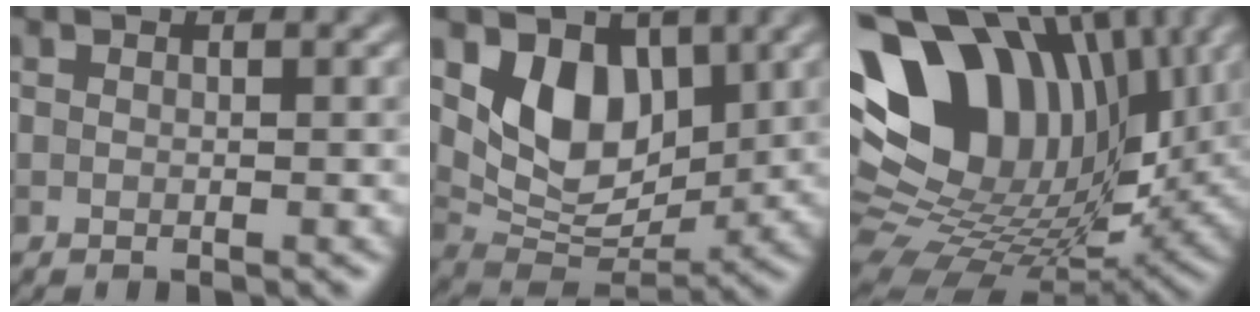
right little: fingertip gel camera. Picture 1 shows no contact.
{"total": 6.6, "force": [2.5, 4.4, 4.2], "torque": [-0.069, -0.019, 0.045]}
{"total": 15.6, "force": [4.5, 10.8, 10.3], "torque": [-0.208, 0.015, 0.081]}